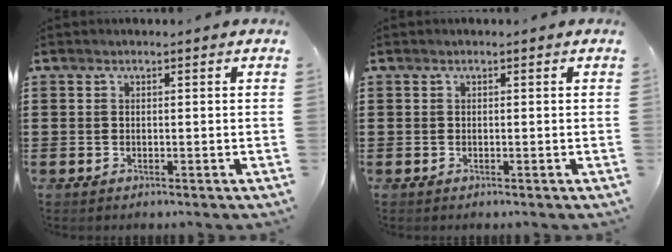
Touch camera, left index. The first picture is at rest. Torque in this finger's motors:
{"motor_torque": [-0.01, -0.01, 0.00, 0.00]}